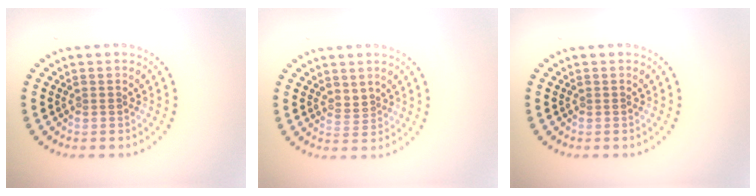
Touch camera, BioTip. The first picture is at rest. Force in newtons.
{"total": 1.1, "press": 0.8, "slide": 0.7}
{"total": 0.0}